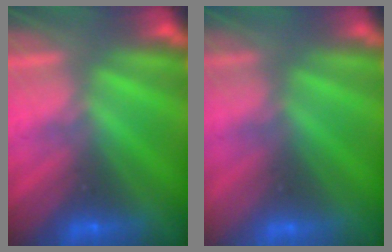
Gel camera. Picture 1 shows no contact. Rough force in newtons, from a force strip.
{"total": 2.7}